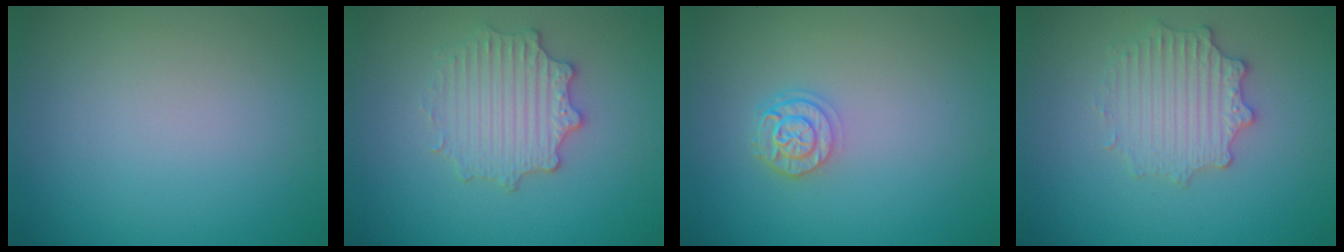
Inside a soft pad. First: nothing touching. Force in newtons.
{"total": 3.4, "press": 3.1, "slide": 1.2}
{"total": 2.4, "press": 2.0, "slide": 1.3}
{"total": 2.9, "press": 2.9, "slide": 0.6}